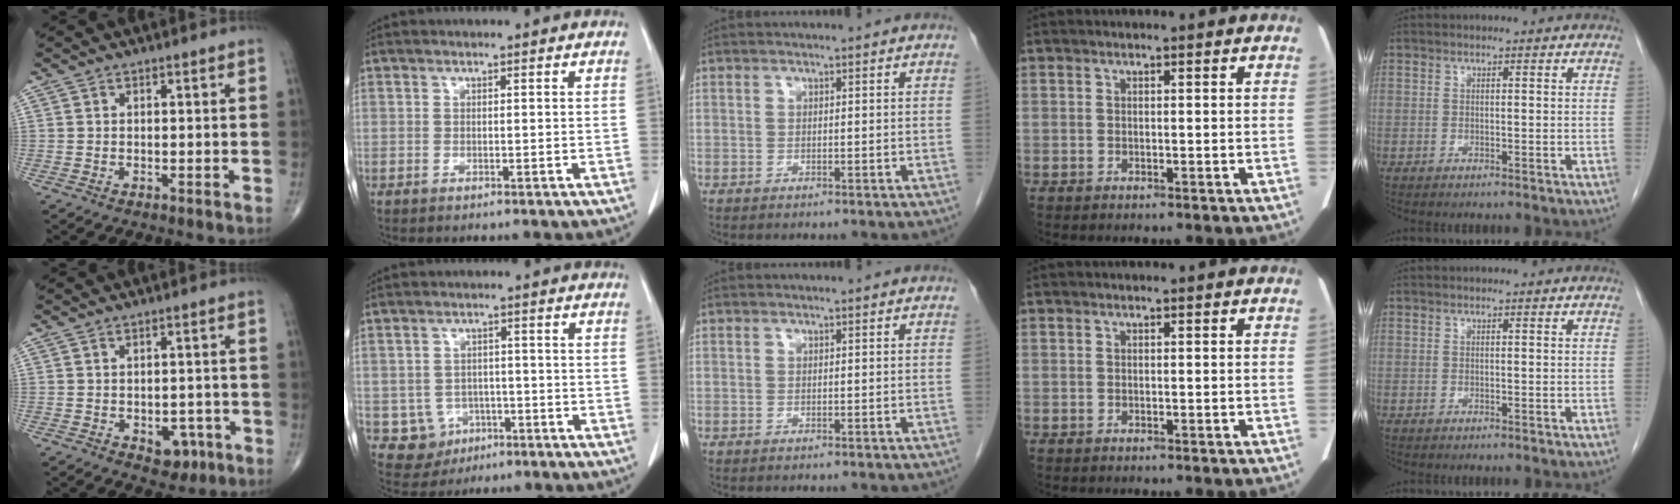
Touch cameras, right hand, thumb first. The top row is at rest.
{"thumb": {"total": 4.9, "force": [-1.8, 3.3, 3.1], "torque": [-0.015, 0.009, -0.016]}, "index": {"total": 5.4, "force": [-1.6, 5.1, 0.9], "torque": [-0.012, 0.008, -0.014]}}